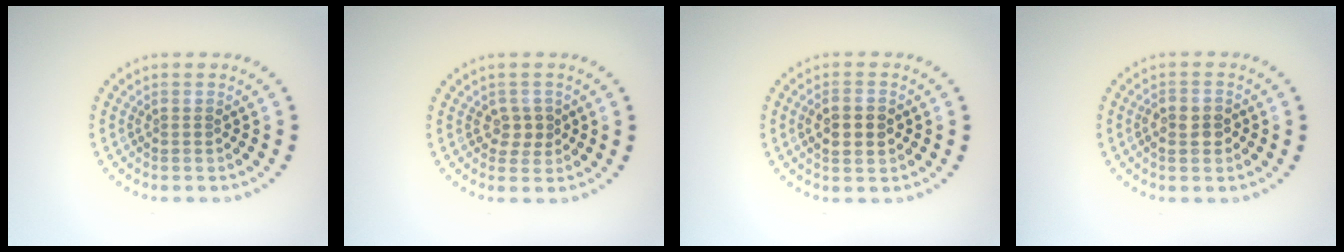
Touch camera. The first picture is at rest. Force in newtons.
{"total": 1.7, "press": 1.6, "slide": 0.6}
{"total": 2.8, "press": 2.8, "slide": 0.2}
{"total": 2.3, "press": 2.2, "slide": 0.6}